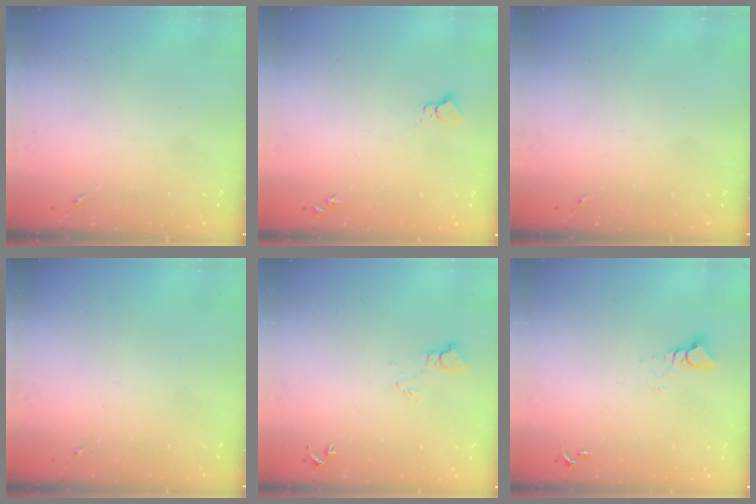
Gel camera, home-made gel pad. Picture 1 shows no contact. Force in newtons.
{"total": 3.8, "press": 3.8, "slide": 0.4}
{"total": 0.0}
{"total": 0.0}
{"total": 5.6, "press": 5.6, "slide": 0.6}
{"total": 3.9, "press": 3.9, "slide": 0.4}